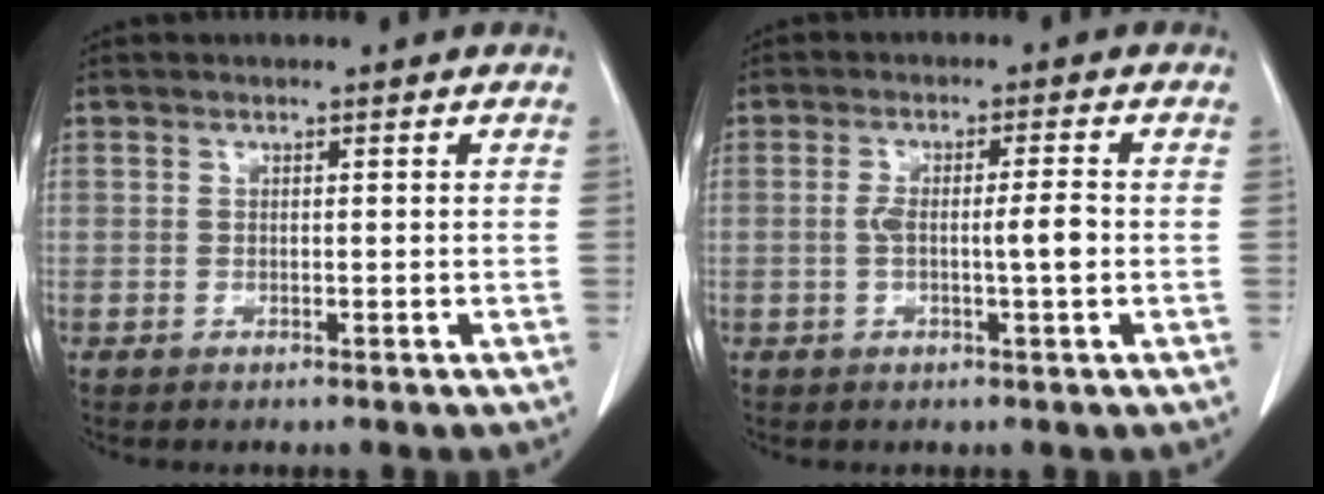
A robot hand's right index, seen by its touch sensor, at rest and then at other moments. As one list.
[{"total": 4.5, "force": [-0.6, 0.2, 4.4], "torque": [-0.083, 0.006, -0.007]}]